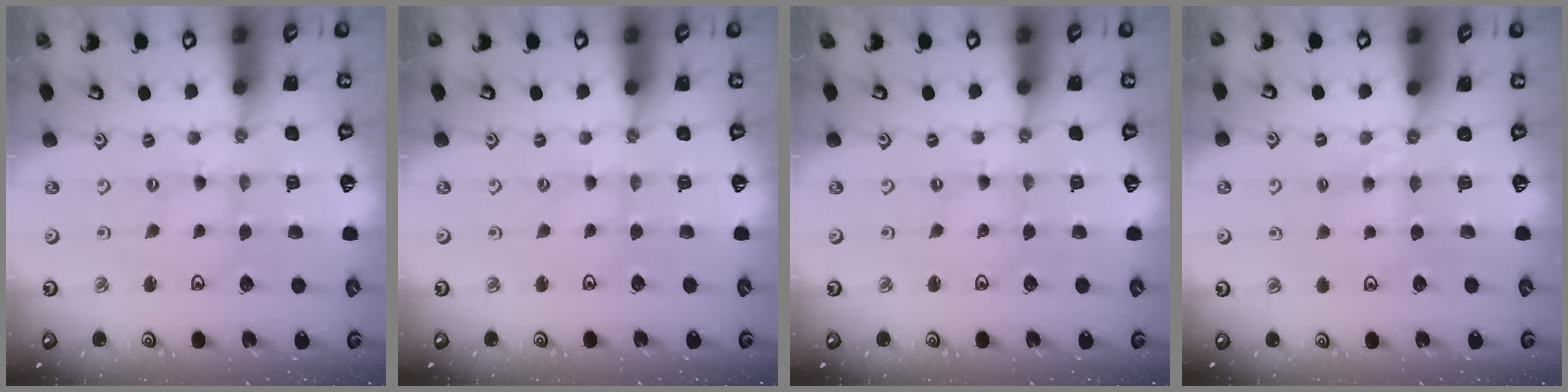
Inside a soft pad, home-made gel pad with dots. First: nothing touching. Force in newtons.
{"total": 0.7, "press": 0.7, "slide": 0.2}
{"total": 0.0}
{"total": 3.9, "press": 3.8, "slide": 0.6}